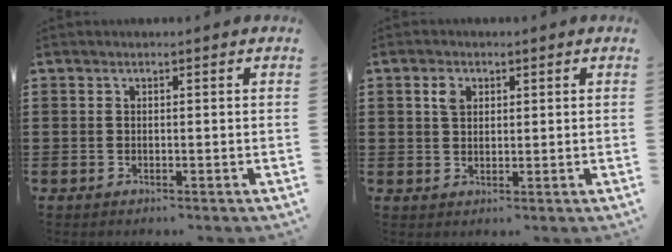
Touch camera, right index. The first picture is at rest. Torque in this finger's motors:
{"motor_torque": [0.27, -0.25, 0.09, 0.04]}